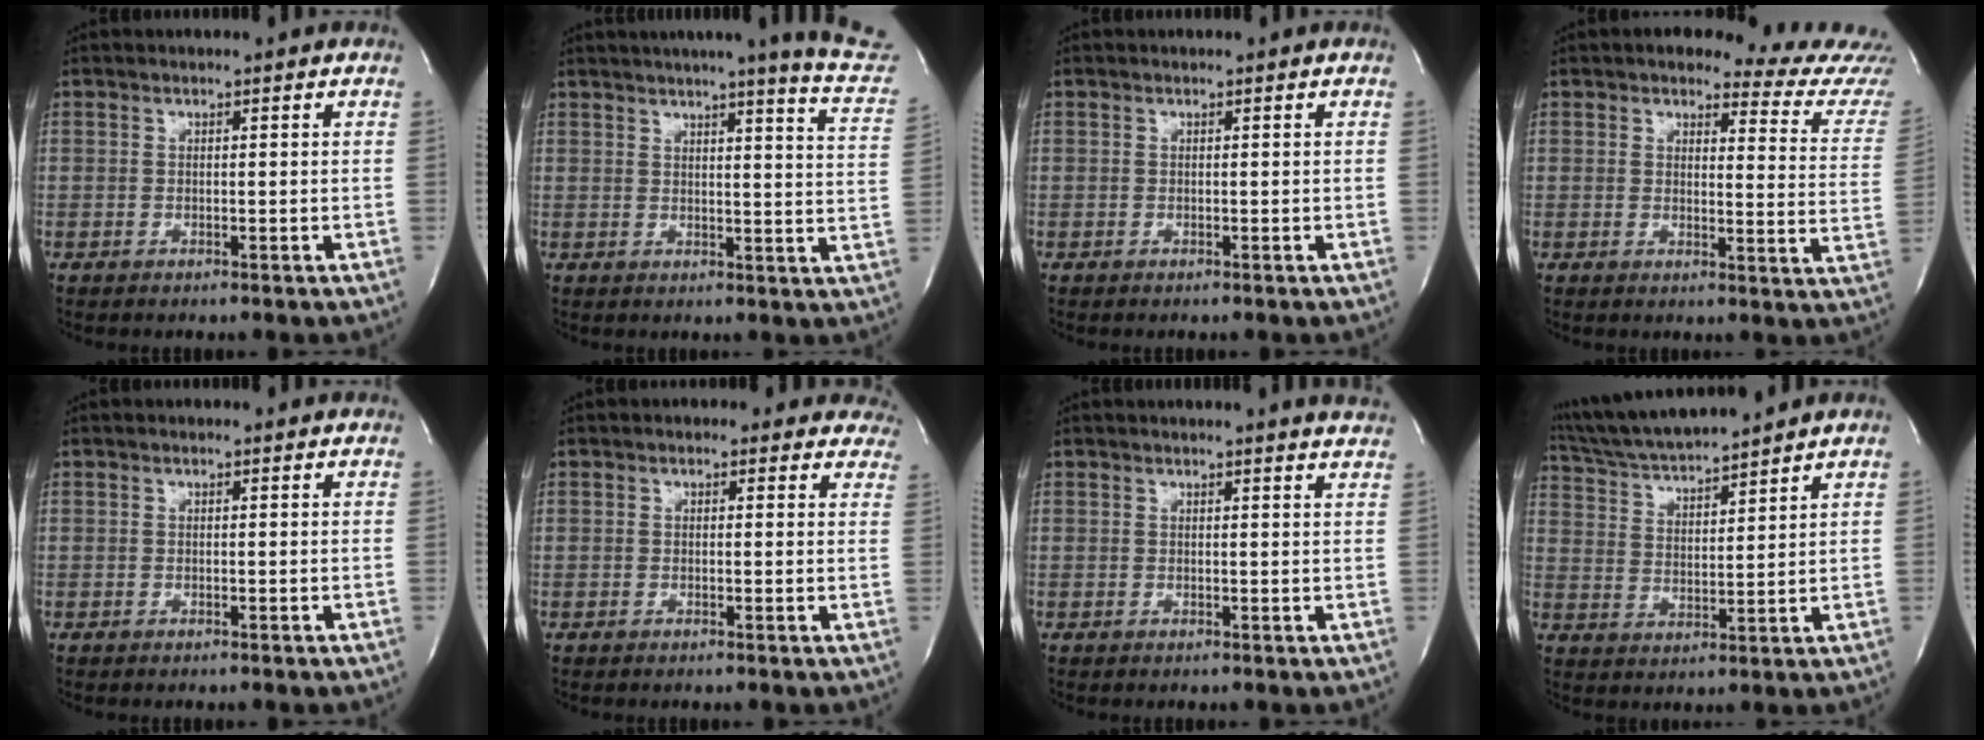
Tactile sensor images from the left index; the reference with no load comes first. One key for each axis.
{"total": 15.2, "fx": 13.4, "fy": -1.1, "fz": 7.1, "tx": -0.090, "ty": -0.071, "tz": 0.136}
{"total": 0.0}
{"total": 11.8, "fx": 11.0, "fy": 1.5, "fz": 4.0, "tx": -0.033, "ty": -0.061, "tz": 0.099}
{"total": 0.0}
{"total": 6.2, "fx": 5.3, "fy": 3.1, "fz": 0.8, "tx": 0.027, "ty": -0.001, "tz": 0.027}
{"total": 6.4, "fx": 6.2, "fy": -0.4, "fz": 1.6, "tx": -0.017, "ty": -0.019, "tz": 0.044}
{"total": 12.6, "fx": 11.6, "fy": 0.1, "fz": 4.9, "tx": -0.097, "ty": 0.012, "tz": 0.208}